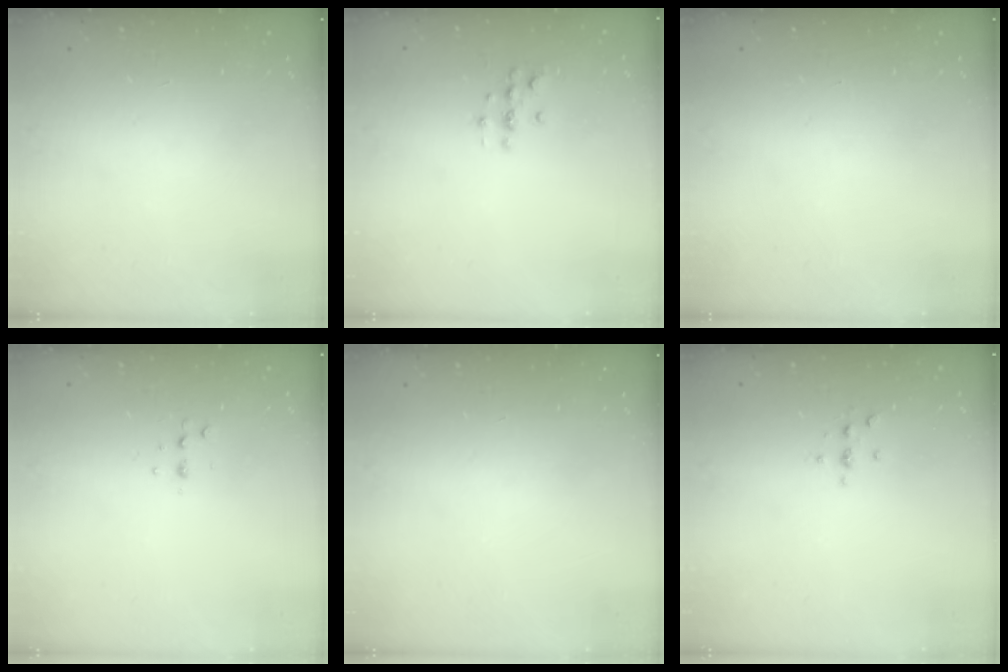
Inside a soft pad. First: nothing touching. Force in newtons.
{"total": 2.0, "press": 2.0, "slide": 0.2}
{"total": 0.0}
{"total": 3.9, "press": 3.8, "slide": 1.1}
{"total": 0.0}
{"total": 2.4, "press": 2.4, "slide": 0.3}